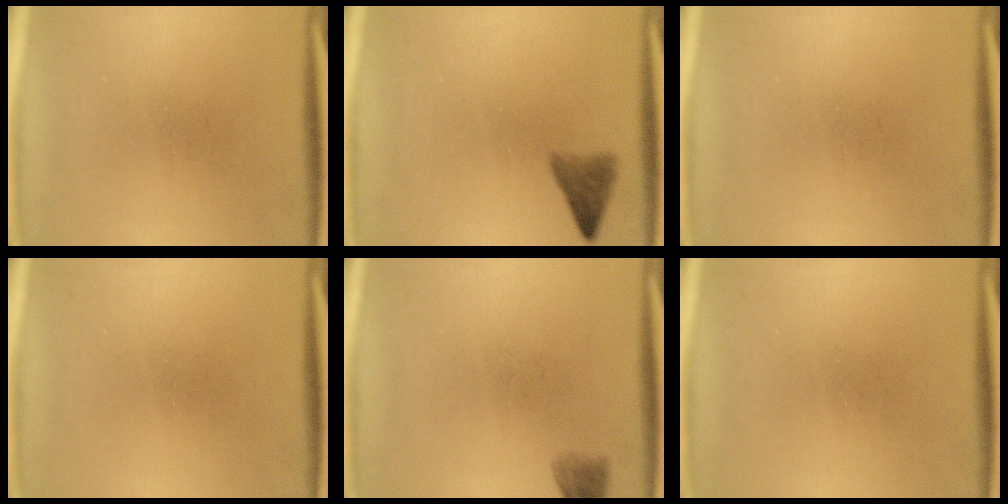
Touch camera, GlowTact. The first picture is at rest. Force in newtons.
{"total": 2.8}
{"total": 0.0}
{"total": 0.0}
{"total": 2.2}
{"total": 0.0}